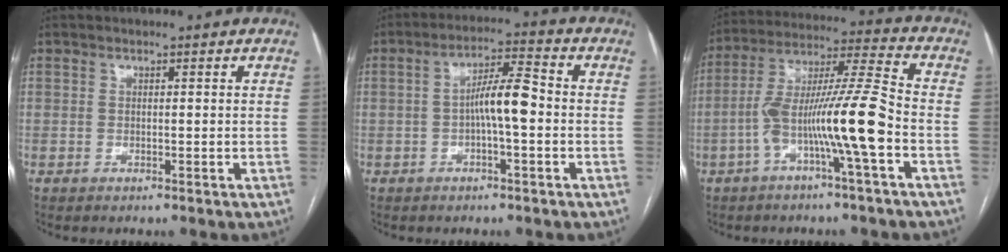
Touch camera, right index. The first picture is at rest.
{"total": 6.7, "force": [-0.8, 0.9, 6.6], "torque": [-0.117, 0.017, -0.018]}
{"total": 13.5, "force": [-4.4, -0.4, 12.8], "torque": [-0.240, 0.018, -0.083]}